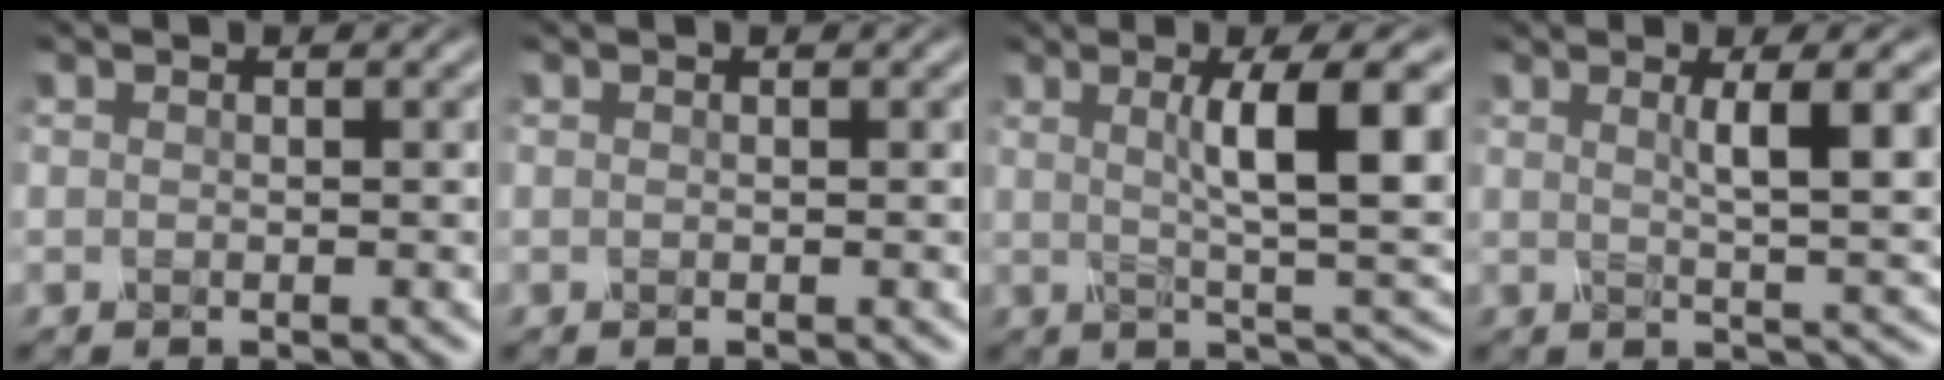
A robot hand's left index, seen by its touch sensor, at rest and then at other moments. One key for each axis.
{"total": 0.0}
{"total": 9.1, "fx": 2.0, "fy": 1.9, "fz": 8.7, "tx": -0.114, "ty": 0.001, "tz": 0.033}
{"total": 5.9, "fx": 1.5, "fy": 1.3, "fz": 5.5, "tx": -0.070, "ty": 0.004, "tz": 0.022}